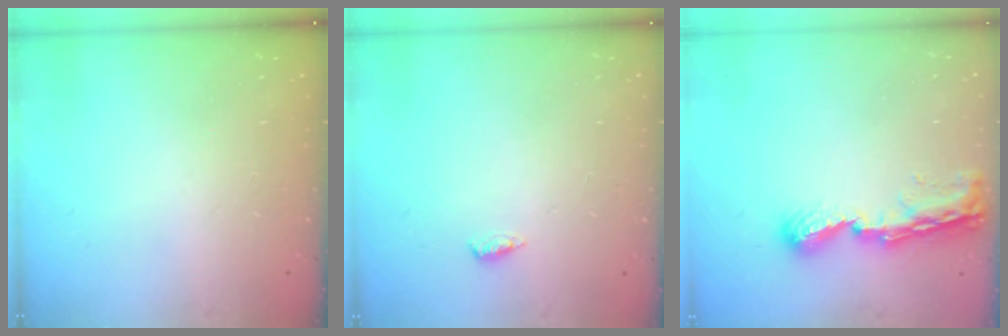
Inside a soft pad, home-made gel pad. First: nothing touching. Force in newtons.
{"total": 3.4, "press": 3.0, "slide": 1.7}
{"total": 8.4, "press": 8.4, "slide": 1.1}